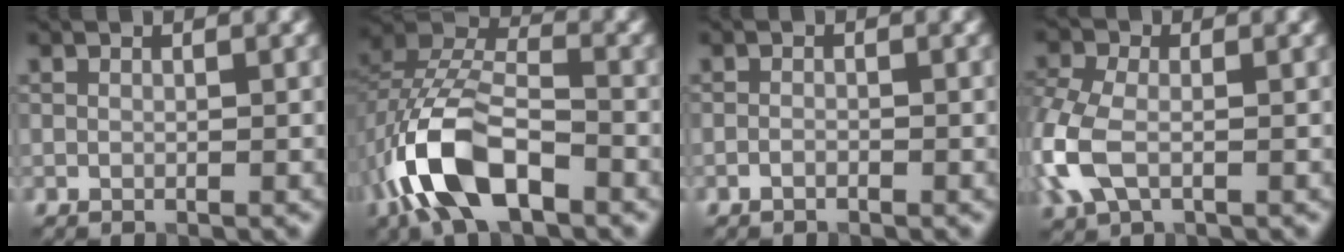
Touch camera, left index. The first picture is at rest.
{"total": 9.8, "force": [-4.5, 4.7, 7.3], "torque": [-0.153, 0.011, -0.095]}
{"total": 0.6, "force": [-0.5, 0.2, 0.3], "torque": [-0.006, 0.000, -0.011]}
{"total": 5.5, "force": [-1.1, 3.4, 4.2], "torque": [-0.112, 0.001, -0.032]}